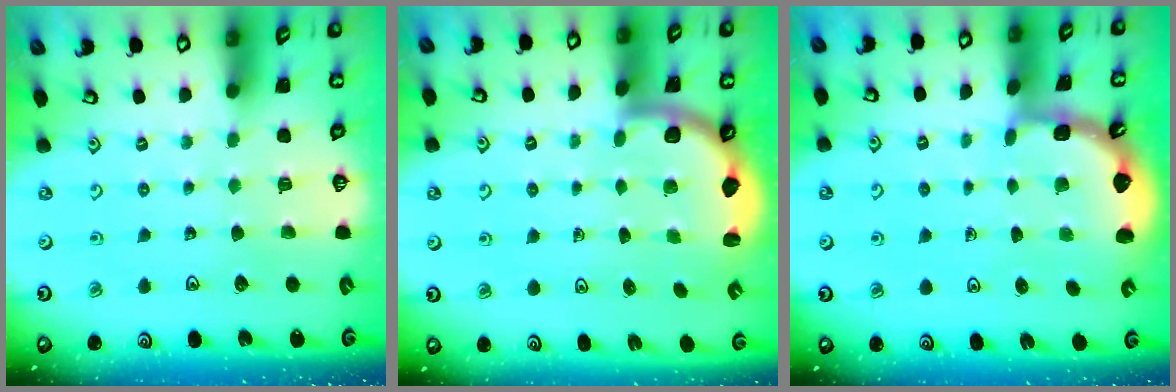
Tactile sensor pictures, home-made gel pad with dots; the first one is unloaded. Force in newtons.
{"total": 2.6, "press": 2.5, "slide": 0.6}
{"total": 2.1, "press": 2.1, "slide": 0.2}